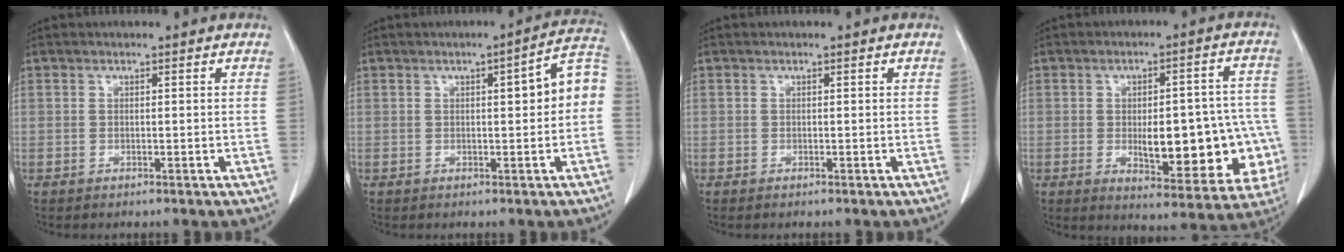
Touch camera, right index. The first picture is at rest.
{"total": 6.8, "force": [0.3, 1.2, 6.7], "torque": [-0.083, 0.025, -0.003]}
{"total": 0.0}
{"total": 16.7, "force": [-3.4, 6.2, 15.1], "torque": [-0.145, 0.031, -0.020]}